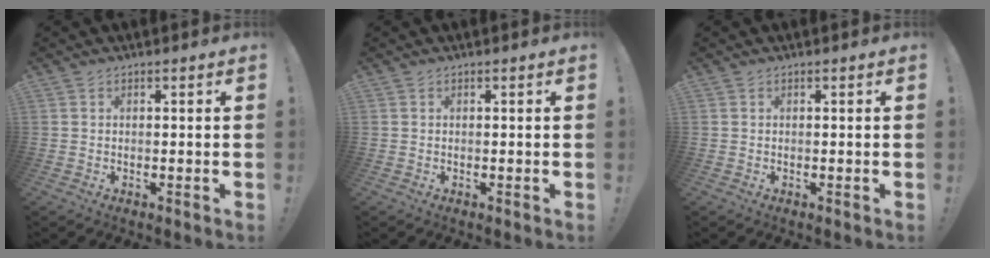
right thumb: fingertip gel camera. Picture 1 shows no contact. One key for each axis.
{"total": 0.0}
{"total": 0.0}